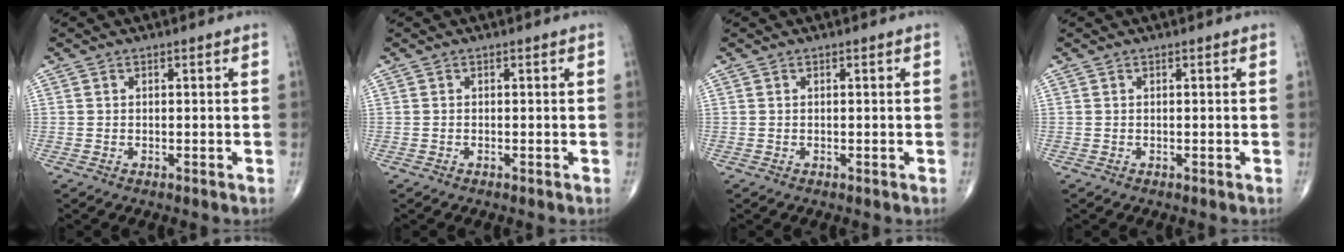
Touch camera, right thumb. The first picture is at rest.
{"total": 0.0}
{"total": 0.0}
{"total": 0.0}